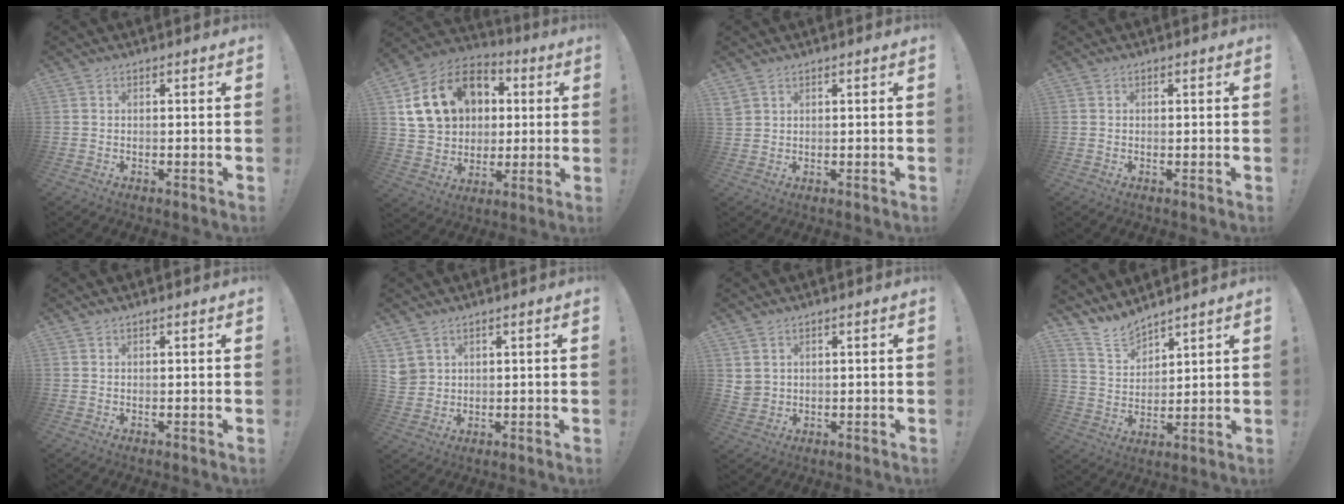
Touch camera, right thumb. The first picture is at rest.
{"total": 19.9, "force": [6.2, 15.5, 10.9], "torque": [-0.163, -0.004, 0.138]}
{"total": 2.6, "force": [1.8, 1.7, 0.9], "torque": [-0.015, -0.007, 0.035]}
{"total": 0.0}
{"total": 0.5, "force": [0.4, -0.1, 0.4], "torque": [0.000, -0.002, 0.005]}
{"total": 4.4, "force": [2.7, 3.2, 1.1], "torque": [-0.020, -0.012, 0.055]}
{"total": 3.5, "force": [1.9, 2.8, 1.1], "torque": [-0.030, -0.007, 0.037]}
{"total": 9.1, "force": [8.4, 2.9, 1.9], "torque": [-0.052, -0.062, 0.164]}